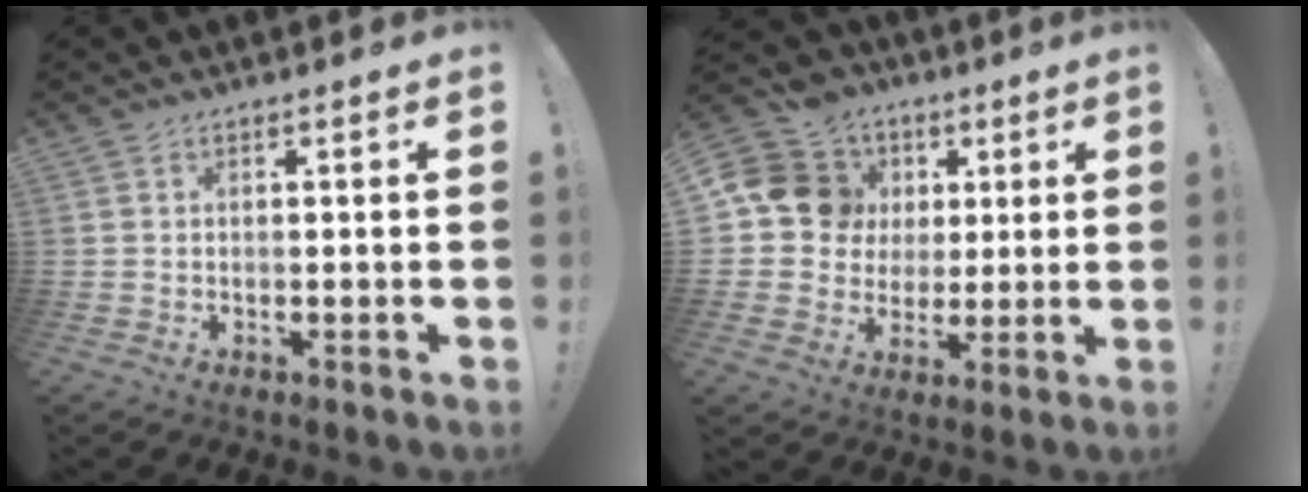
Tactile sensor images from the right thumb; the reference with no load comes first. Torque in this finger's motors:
{"motor_torque": [-0.53, 1.04, 0.26, -0.33, 0.33]}